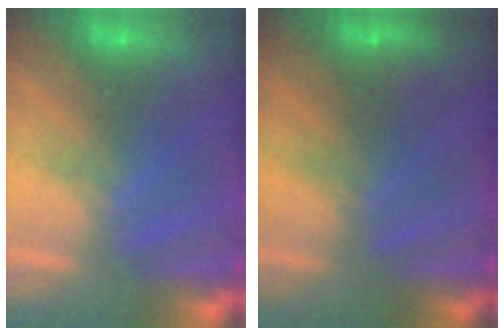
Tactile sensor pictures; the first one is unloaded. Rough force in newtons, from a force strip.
{"total": 1.5}